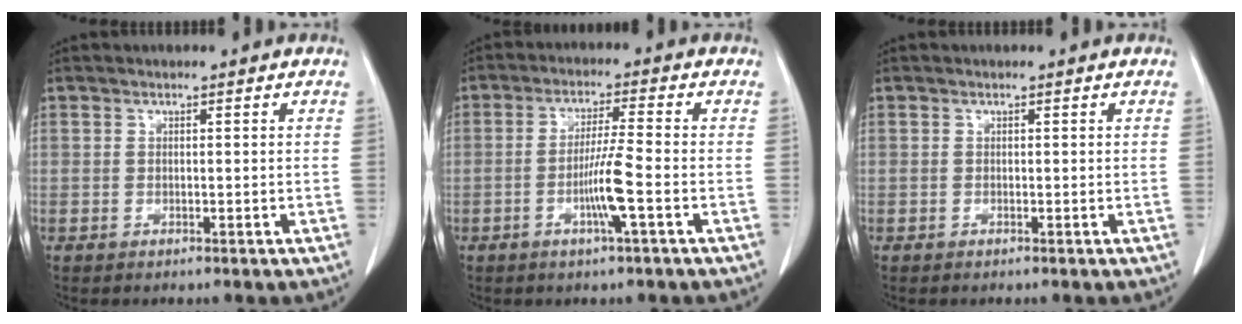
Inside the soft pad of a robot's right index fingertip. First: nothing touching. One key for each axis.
{"total": 6.2, "fx": -1.9, "fy": -0.6, "fz": 5.8, "tx": -0.110, "ty": -0.003, "tz": -0.036}
{"total": 0.0}